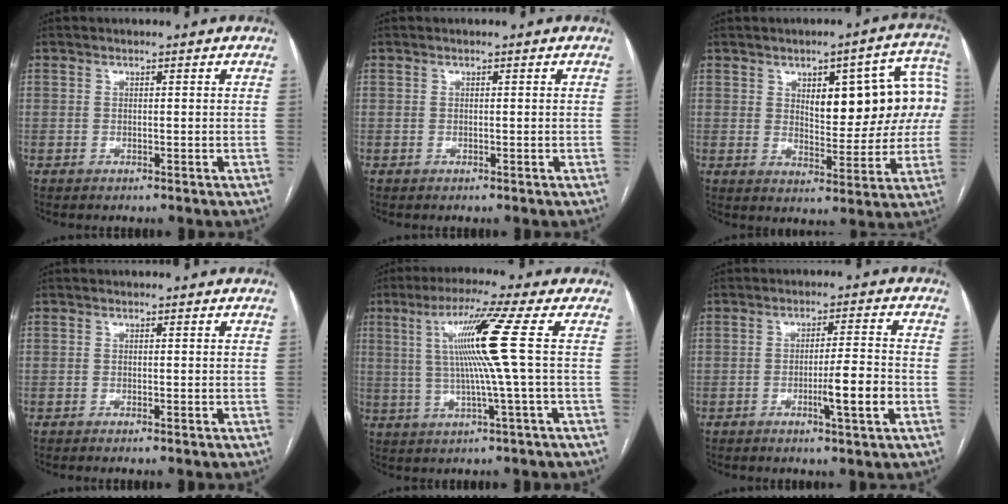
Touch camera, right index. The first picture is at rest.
{"total": 0.0}
{"total": 14.3, "force": [3.1, 5.4, 12.9], "torque": [-0.154, 0.035, 0.047]}
{"total": 0.5, "force": [-0.3, -0.1, 0.4], "torque": [-0.009, 0.000, -0.006]}
{"total": 10.4, "force": [1.7, -2.4, 10.0], "torque": [-0.177, 0.009, 0.036]}
{"total": 6.4, "force": [-2.1, 0.0, 6.1], "torque": [-0.094, -0.005, -0.033]}